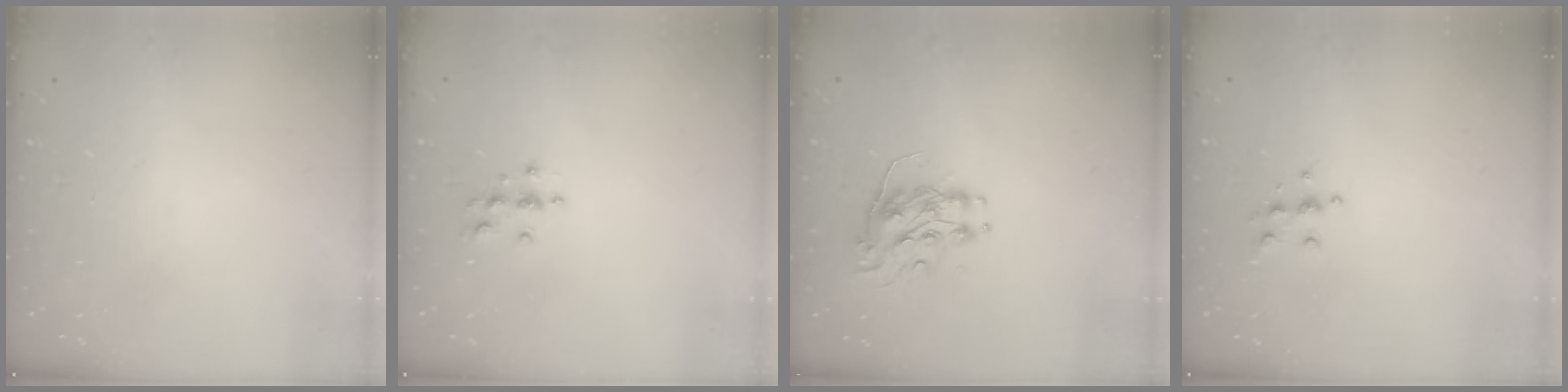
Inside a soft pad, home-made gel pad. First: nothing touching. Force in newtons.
{"total": 3.3, "press": 3.3, "slide": 0.4}
{"total": 8.8, "press": 8.7, "slide": 0.4}
{"total": 5.6, "press": 5.6, "slide": 0.6}